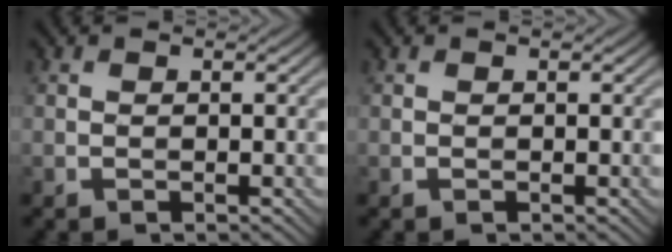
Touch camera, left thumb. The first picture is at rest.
{"total": 0.0}